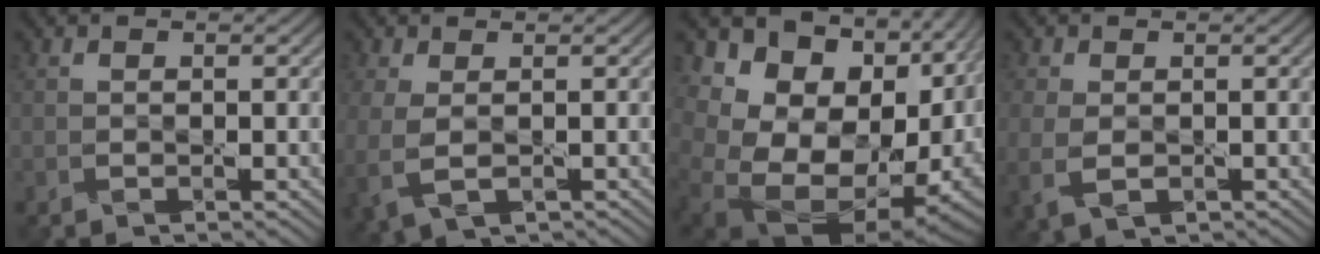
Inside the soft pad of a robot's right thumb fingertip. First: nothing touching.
{"total": 4.4, "force": [-0.5, 2.5, 3.6], "torque": [-0.105, -0.009, -0.007]}
{"total": 19.8, "force": [0.1, 15.1, 12.8], "torque": [-0.215, -0.022, 0.049]}
{"total": 4.5, "force": [-0.9, 2.9, 3.3], "torque": [-0.097, -0.009, -0.014]}